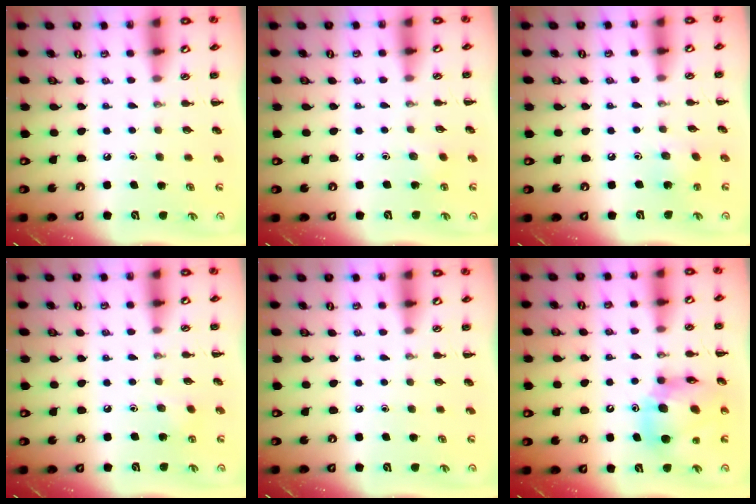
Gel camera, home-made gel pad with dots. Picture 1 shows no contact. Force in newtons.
{"total": 3.1, "press": 3.0, "slide": 0.8}
{"total": 4.0, "press": 3.9, "slide": 0.4}
{"total": 6.3, "press": 6.1, "slide": 1.6}
{"total": 0.0}
{"total": 12.8, "press": 12.2, "slide": 3.7}